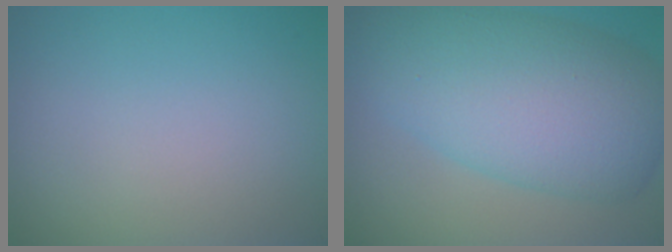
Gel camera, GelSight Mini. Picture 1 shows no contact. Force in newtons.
{"total": 10.7, "press": 10.7, "slide": 0.3}